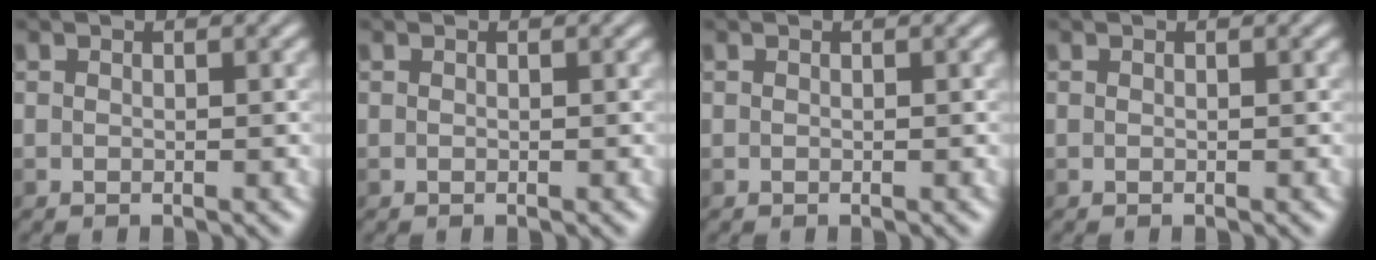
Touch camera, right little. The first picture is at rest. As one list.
[{"total": 0.0}, {"total": 0.0}, {"total": 0.0}]